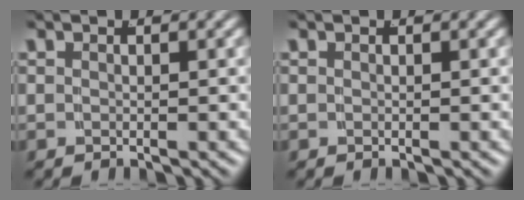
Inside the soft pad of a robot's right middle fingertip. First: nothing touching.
{"total": 0.0}